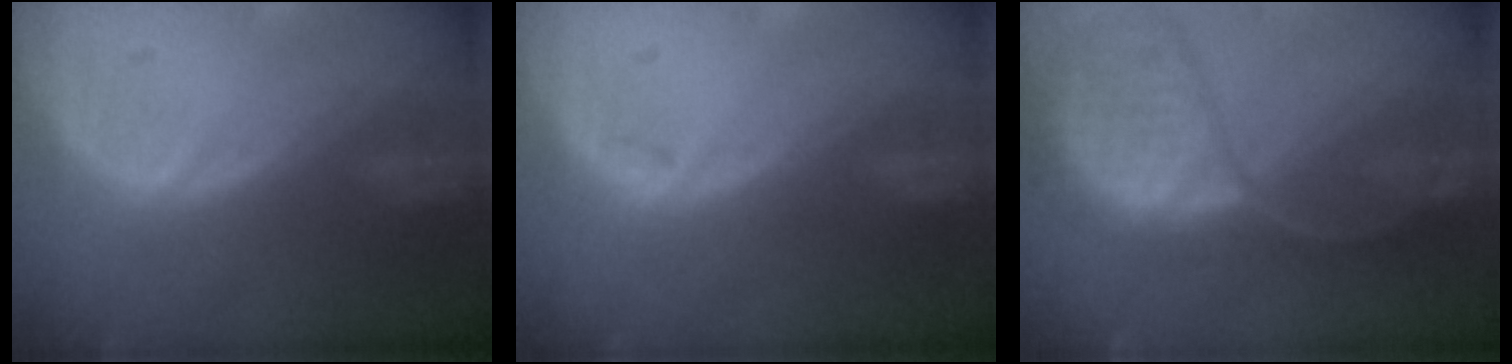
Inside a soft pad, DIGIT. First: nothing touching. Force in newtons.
{"total": 0.6, "press": 0.6, "slide": 0.2}
{"total": 11.8, "press": 9.8, "slide": 6.6}